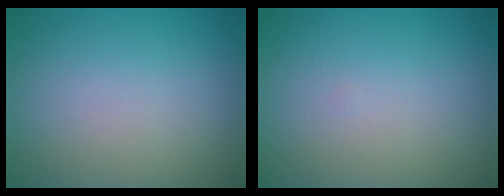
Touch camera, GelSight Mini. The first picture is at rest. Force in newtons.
{"total": 0.0}